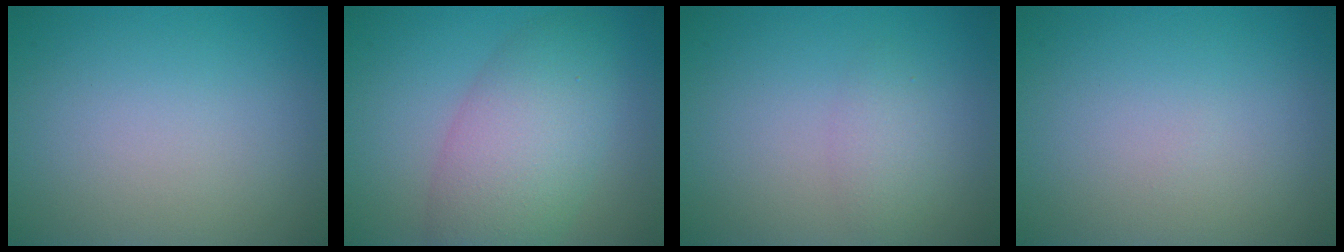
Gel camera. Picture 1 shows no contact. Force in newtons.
{"total": 6.8, "press": 6.8, "slide": 0.1}
{"total": 1.6, "press": 1.5, "slide": 0.2}
{"total": 0.0}